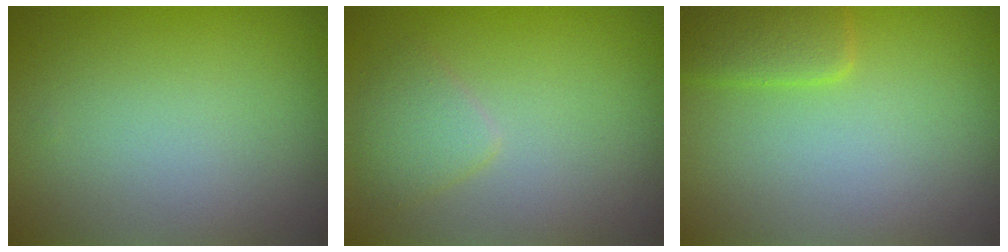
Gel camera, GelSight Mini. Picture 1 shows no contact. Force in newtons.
{"total": 1.8, "press": 1.8, "slide": 0.1}
{"total": 2.7, "press": 2.7, "slide": 0.1}